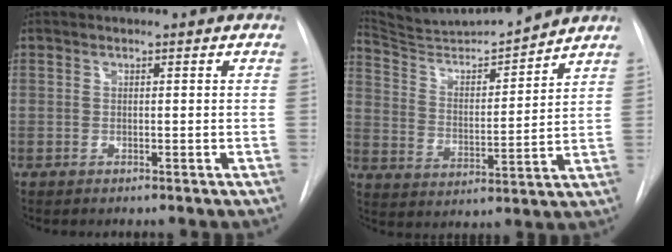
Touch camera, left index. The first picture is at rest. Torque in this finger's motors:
{"motor_torque": [0.36, -1.18, -0.61, -0.02]}